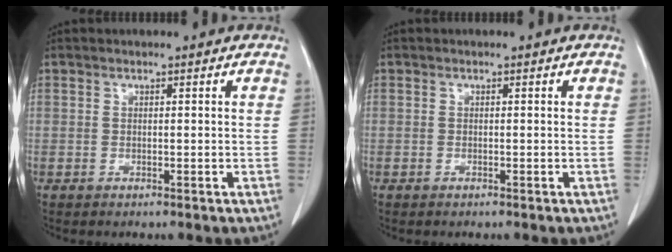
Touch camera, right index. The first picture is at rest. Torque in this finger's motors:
{"motor_torque": [0.09, -0.08, 0.01, 0.01]}